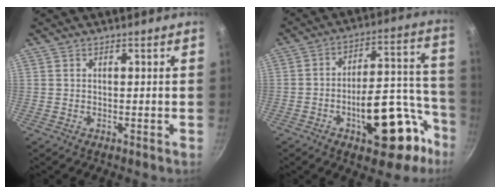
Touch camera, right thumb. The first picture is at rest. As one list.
[{"total": 20.4, "force": [-9.4, 9.9, 15.2], "torque": [-0.147, 0.080, -0.127]}]